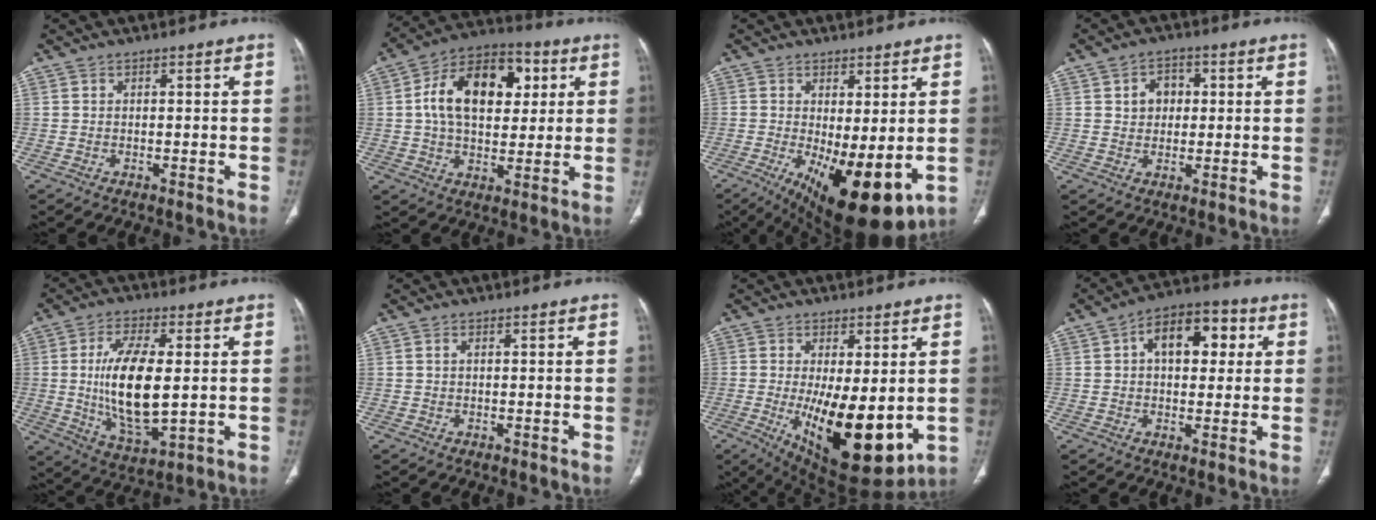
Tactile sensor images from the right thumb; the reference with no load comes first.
{"total": 18.0, "force": [4.0, 11.2, 13.5], "torque": [-0.194, 0.012, 0.059]}
{"total": 14.4, "force": [-2.7, 5.4, 13.1], "torque": [-0.202, -0.029, -0.020]}
{"total": 5.2, "force": [1.1, 4.1, 2.9], "torque": [-0.020, 0.004, 0.015]}
{"total": 15.4, "force": [0.5, 6.4, 14.0], "torque": [-0.261, -0.016, 0.017]}
{"total": 0.7, "force": [0.2, 0.4, 0.5], "torque": [-0.012, 0.002, 0.002]}
{"total": 16.7, "force": [-2.2, 6.6, 15.2], "torque": [-0.232, -0.037, -0.011]}
{"total": 12.2, "force": [3.1, 7.3, 9.3], "torque": [-0.107, 0.022, 0.040]}